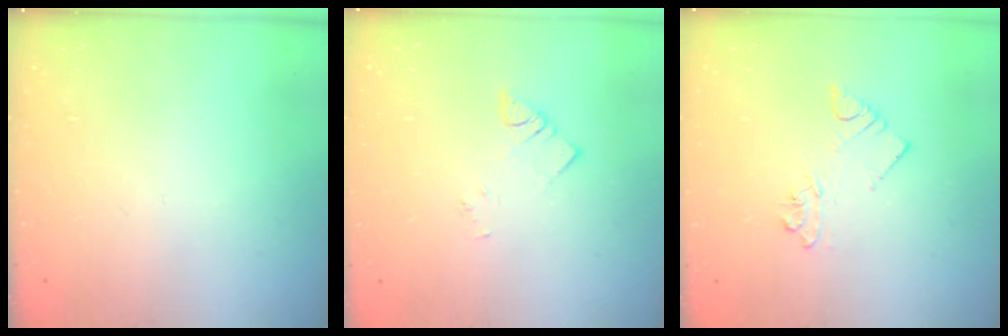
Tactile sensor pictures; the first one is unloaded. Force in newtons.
{"total": 2.2, "press": 2.1, "slide": 0.4}
{"total": 3.4, "press": 3.3, "slide": 0.3}